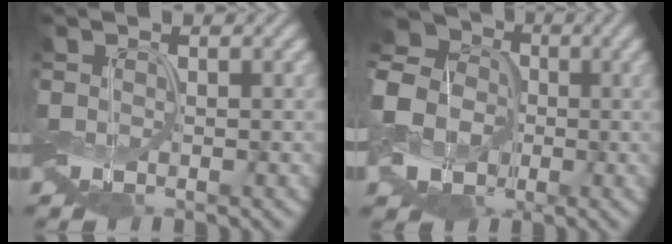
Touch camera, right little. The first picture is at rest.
{"total": 11.2, "force": [-3.0, 9.9, 4.3], "torque": [-0.126, 0.005, -0.093]}